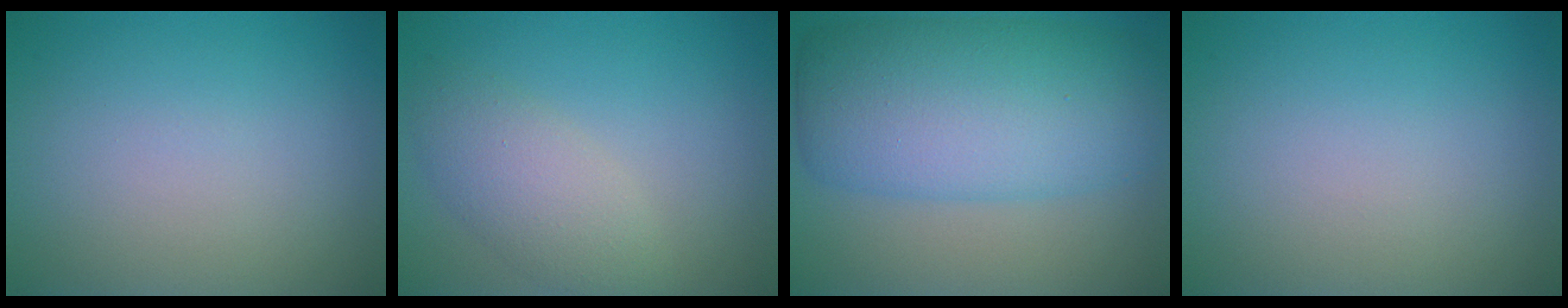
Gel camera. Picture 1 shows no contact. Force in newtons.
{"total": 3.6, "press": 3.6, "slide": 0.2}
{"total": 10.2, "press": 10.2, "slide": 0.3}
{"total": 0.0}